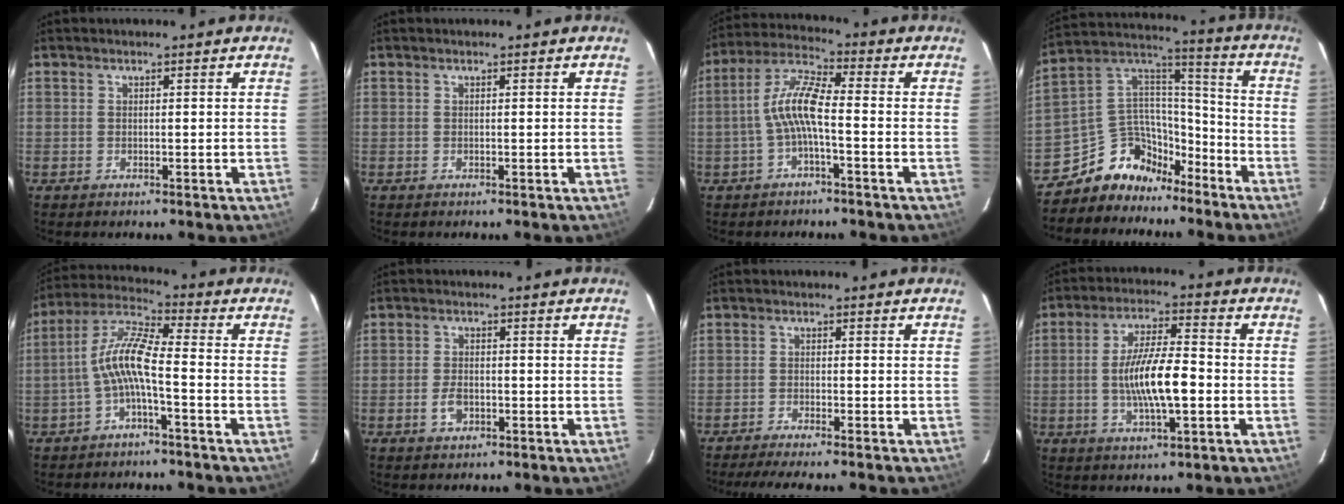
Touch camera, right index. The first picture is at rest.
{"total": 0.0}
{"total": 7.7, "force": [-1.7, 1.5, 7.4], "torque": [-0.167, 0.017, -0.032]}
{"total": 13.1, "force": [-9.5, 8.3, 3.6], "torque": [-0.084, 0.070, -0.161]}
{"total": 8.3, "force": [-2.5, 1.2, 7.9], "torque": [-0.182, 0.018, -0.047]}
{"total": 3.4, "force": [-1.4, 2.1, 2.3], "torque": [-0.047, 0.000, -0.023]}
{"total": 6.0, "force": [-5.3, -0.2, 2.9], "torque": [-0.064, -0.014, -0.084]}
{"total": 11.5, "force": [-1.9, 2.8, 11.0], "torque": [-0.204, -0.002, -0.032]}